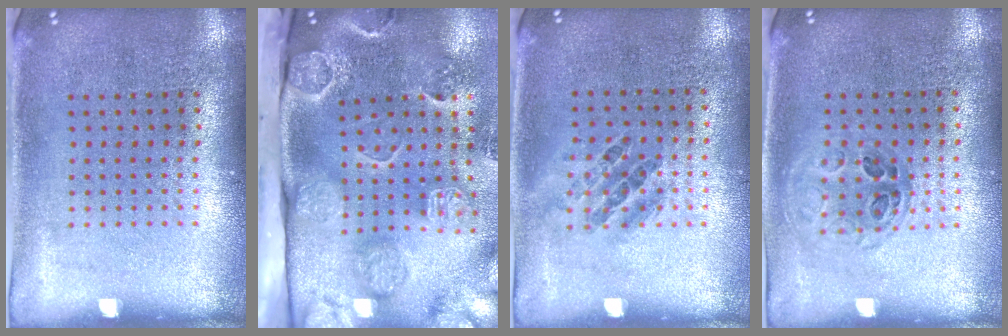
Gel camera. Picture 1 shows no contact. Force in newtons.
{"total": 4.7, "press": 3.4, "slide": 3.3}
{"total": 0.9, "press": 0.8, "slide": 0.5}
{"total": 0.9, "press": 0.9, "slide": 0.2}